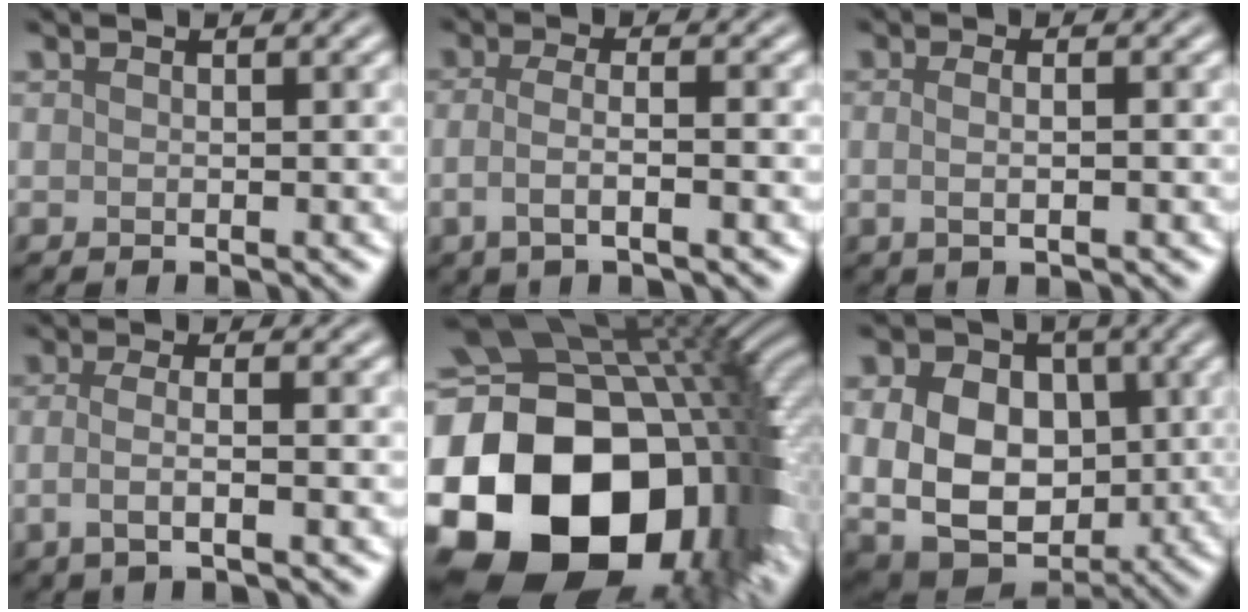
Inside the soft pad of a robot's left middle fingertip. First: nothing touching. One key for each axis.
{"total": 3.6, "fx": -0.9, "fy": 1.2, "fz": 3.3, "tx": -0.058, "ty": -0.005, "tz": -0.023}
{"total": 2.8, "fx": 0.1, "fy": 1.2, "fz": 2.5, "tx": -0.025, "ty": -0.003, "tz": -0.012}
{"total": 3.4, "fx": -0.6, "fy": 1.2, "fz": 3.1, "tx": -0.054, "ty": -0.007, "tz": -0.018}
{"total": 23.3, "fx": -5.3, "fy": 17.8, "fz": 14.0, "tx": -0.261, "ty": -0.062, "tz": -0.106}
{"total": 14.4, "fx": 1.3, "fy": 11.1, "fz": 9.1, "tx": -0.160, "ty": 0.020, "tz": 0.019}